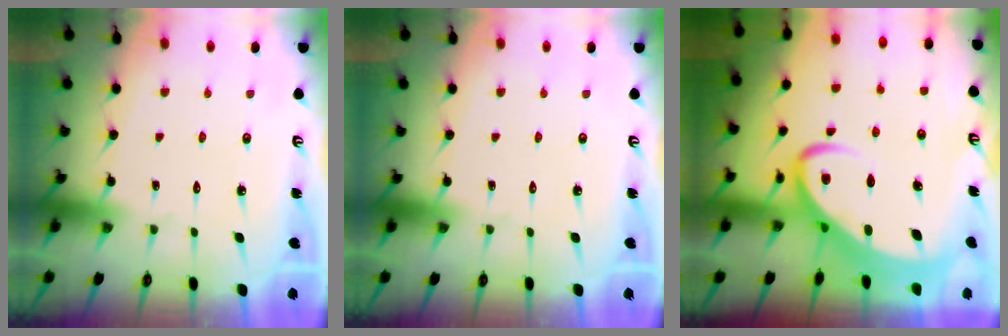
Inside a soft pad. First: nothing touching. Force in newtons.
{"total": 0.0}
{"total": 7.1, "press": 7.0, "slide": 0.6}